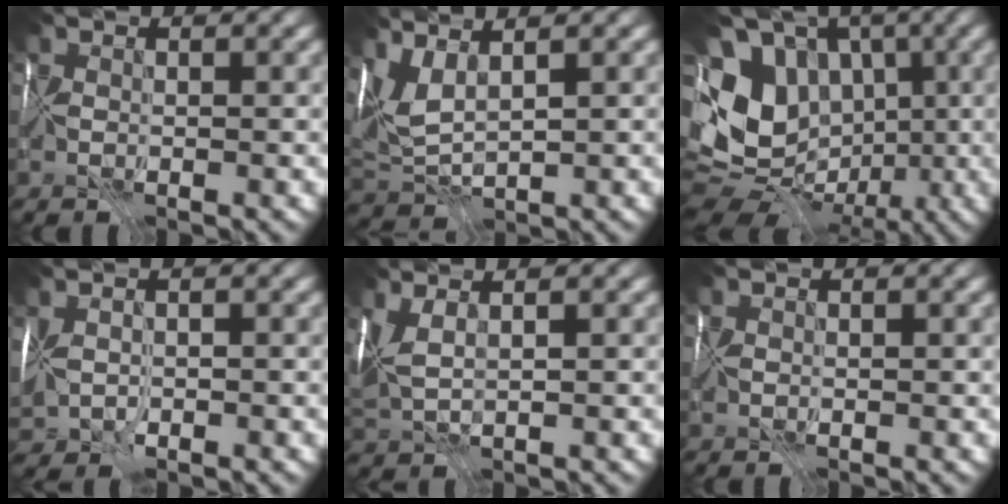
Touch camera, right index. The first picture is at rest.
{"total": 4.0, "force": [2.6, 1.4, 2.7], "torque": [-0.074, 0.010, 0.060]}
{"total": 15.7, "force": [-1.0, 13.0, 8.8], "torque": [-0.179, 0.015, -0.015]}
{"total": 3.9, "force": [-1.1, 2.5, 2.8], "torque": [-0.064, -0.012, -0.019]}
{"total": 3.1, "force": [1.6, 1.0, 2.4], "torque": [-0.059, 0.016, 0.037]}
{"total": 0.0}